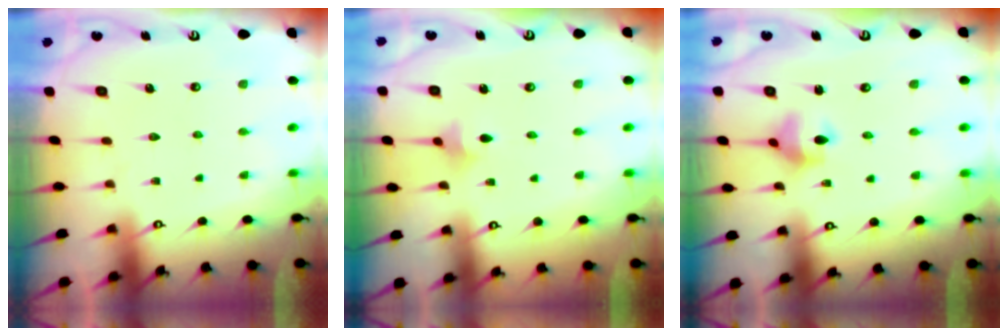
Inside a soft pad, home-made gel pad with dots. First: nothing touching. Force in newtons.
{"total": 3.6, "press": 3.5, "slide": 0.8}
{"total": 5.7, "press": 5.7, "slide": 0.1}